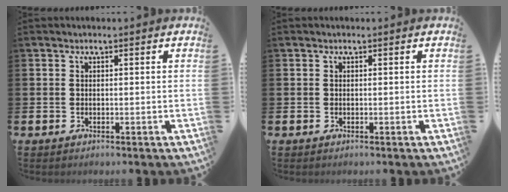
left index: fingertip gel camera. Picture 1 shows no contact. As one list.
[{"total": 0.0}]